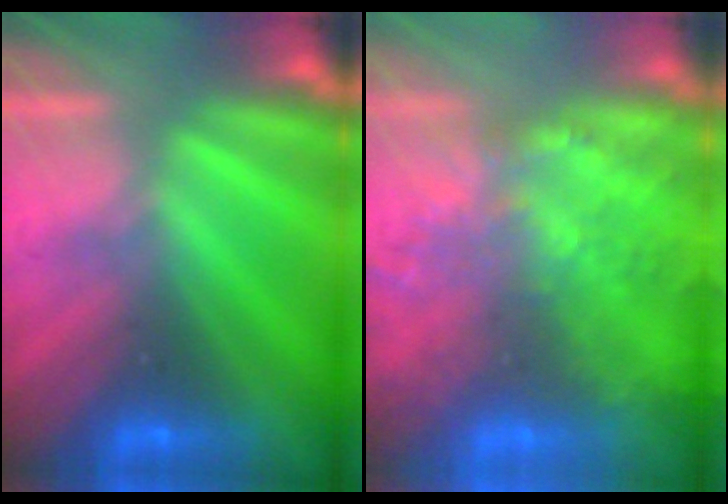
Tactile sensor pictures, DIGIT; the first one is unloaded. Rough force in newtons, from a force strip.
{"total": 5.6}